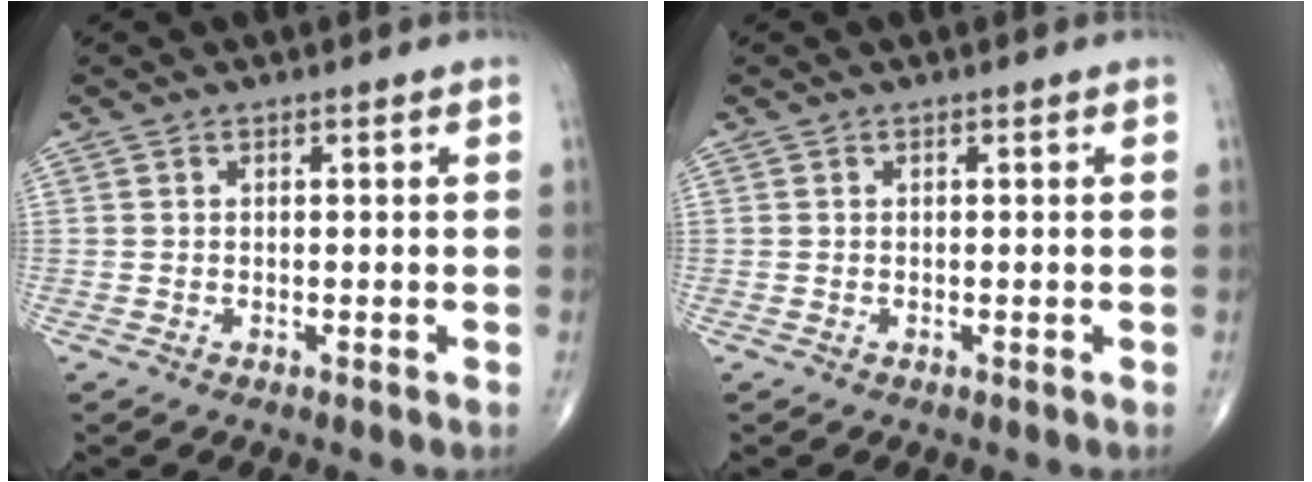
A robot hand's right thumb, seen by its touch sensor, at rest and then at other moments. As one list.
[{"total": 0.0}]